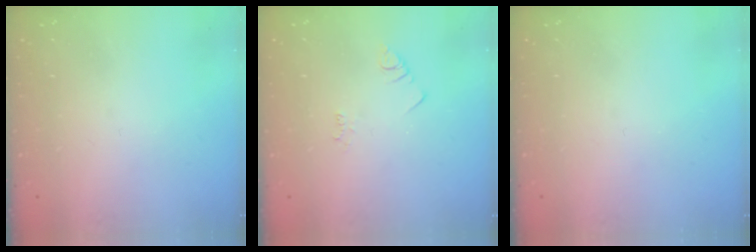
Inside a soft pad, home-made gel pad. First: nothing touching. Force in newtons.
{"total": 2.2, "press": 2.1, "slide": 0.4}
{"total": 0.0}